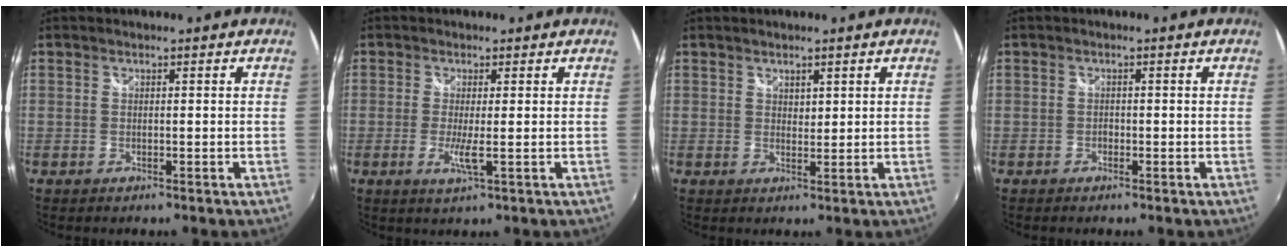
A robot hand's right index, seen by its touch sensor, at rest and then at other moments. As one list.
[{"total": 3.2, "force": [-0.5, -0.1, 3.1], "torque": [-0.067, -0.006, -0.010]}, {"total": 1.6, "force": [1.2, 1.0, 0.5], "torque": [-0.003, 0.001, 0.020]}, {"total": 0.7, "force": [-0.6, 0.5, 0.1], "torque": [-0.003, 0.002, -0.009]}]